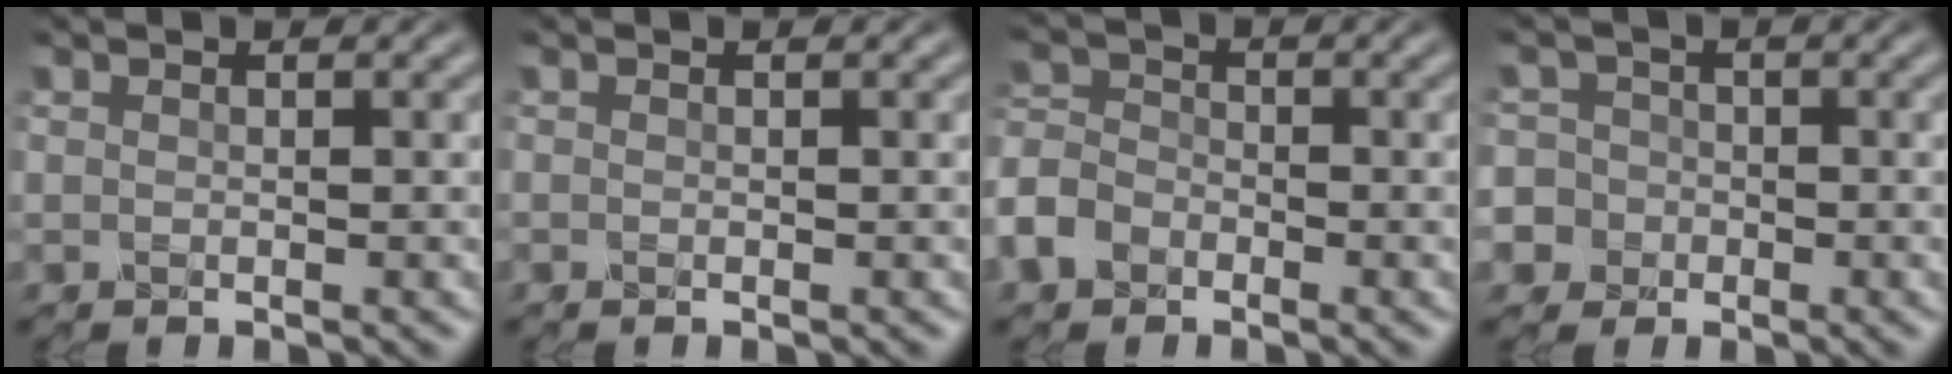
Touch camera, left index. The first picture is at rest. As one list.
[{"total": 0.0}, {"total": 4.4, "force": [-2.6, 3.0, 1.9], "torque": [-0.050, 0.003, -0.068]}, {"total": 7.4, "force": [-2.7, 6.7, 1.4], "torque": [-0.046, -0.001, -0.080]}]